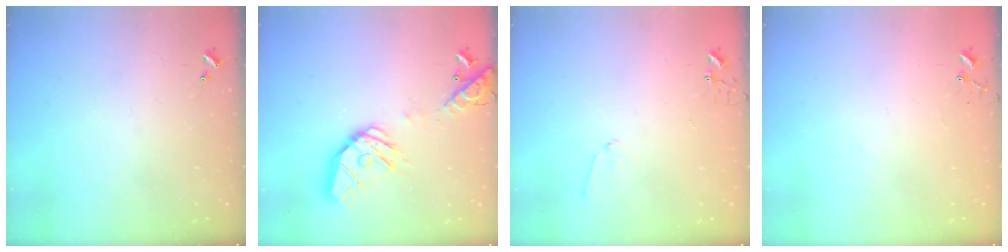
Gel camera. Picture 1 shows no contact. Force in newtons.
{"total": 19.5, "press": 19.4, "slide": 2.7}
{"total": 5.8, "press": 5.8, "slide": 0.7}
{"total": 5.7, "press": 5.7, "slide": 0.5}